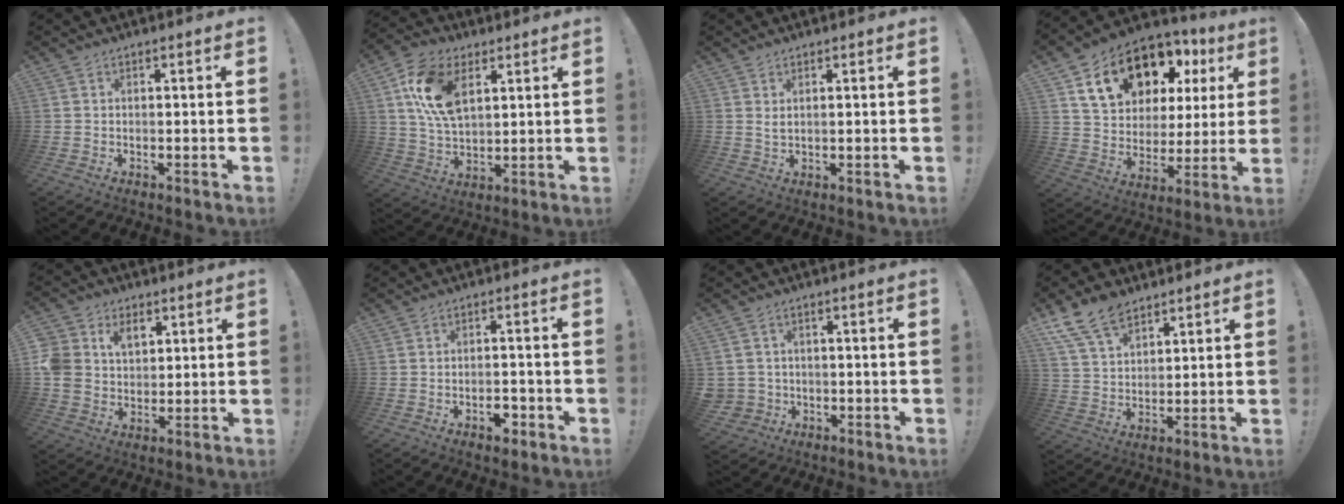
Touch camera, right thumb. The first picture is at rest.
{"total": 15.7, "force": [6.0, 9.6, 10.9], "torque": [-0.219, -0.006, 0.110]}
{"total": 1.7, "force": [0.9, 0.3, 1.4], "torque": [-0.017, -0.005, 0.014]}
{"total": 18.6, "force": [10.7, 11.6, 9.7], "torque": [-0.161, -0.053, 0.211]}
{"total": 9.6, "force": [3.9, 7.9, 3.8], "torque": [-0.083, -0.016, 0.077]}
{"total": 3.7, "force": [-2.2, 2.0, 2.3], "torque": [-0.022, 0.009, -0.039]}
{"total": 3.1, "force": [0.1, 3.0, 0.8], "torque": [-0.016, 0.002, 0.006]}
{"total": 11.6, "force": [8.4, 6.3, 4.8], "torque": [-0.092, -0.042, 0.164]}